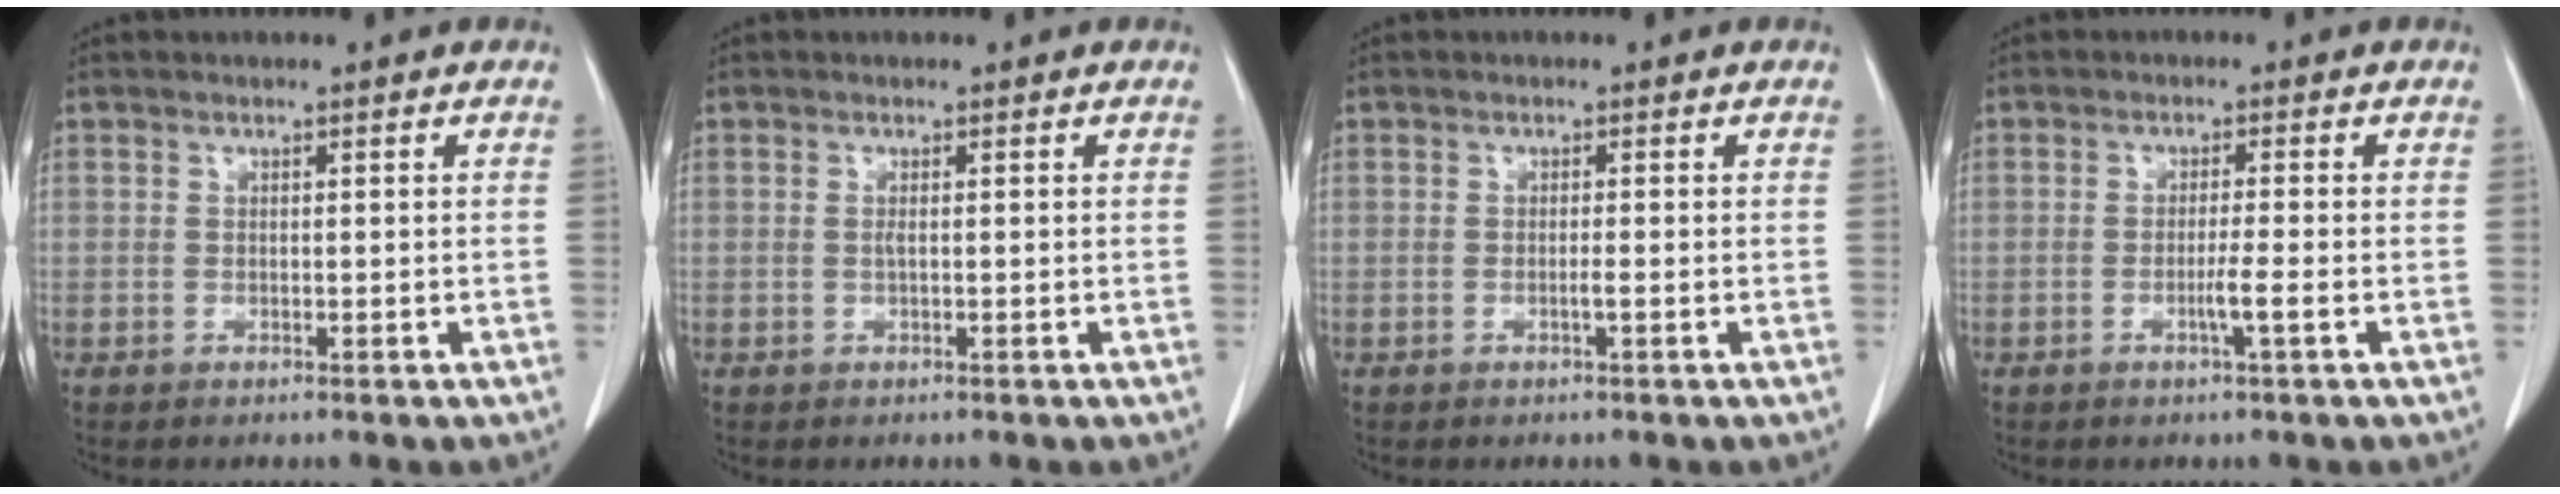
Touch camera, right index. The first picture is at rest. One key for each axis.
{"total": 0.5, "fx": 0.0, "fy": 0.0, "fz": 0.5, "tx": -0.013, "ty": -0.001, "tz": 0.000}
{"total": 0.8, "fx": -0.4, "fy": -0.2, "fz": 0.7, "tx": -0.013, "ty": 0.000, "tz": -0.008}
{"total": 2.6, "fx": -1.0, "fy": -0.5, "fz": 2.3, "tx": -0.043, "ty": -0.004, "tz": -0.019}